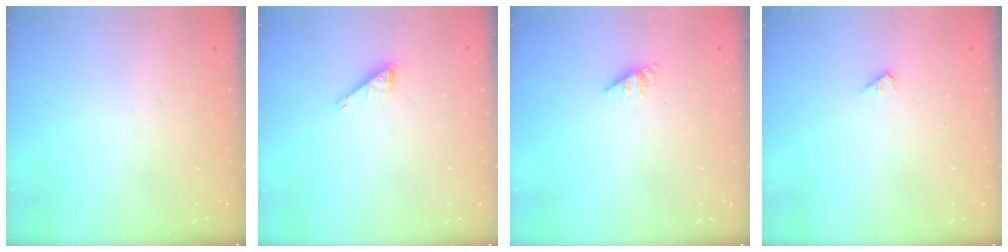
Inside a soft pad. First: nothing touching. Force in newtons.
{"total": 2.1, "press": 2.1, "slide": 0.1}
{"total": 2.6, "press": 2.6, "slide": 0.3}
{"total": 0.9, "press": 0.8, "slide": 0.2}